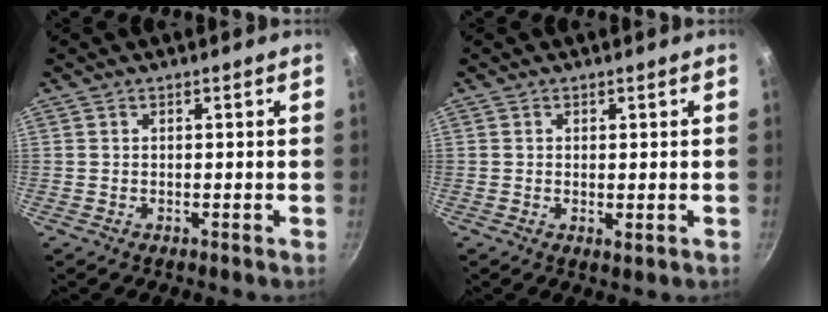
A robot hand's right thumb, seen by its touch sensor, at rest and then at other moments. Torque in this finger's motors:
{"motor_torque": [-0.40, -0.41, -0.17, -0.20, 0.01]}